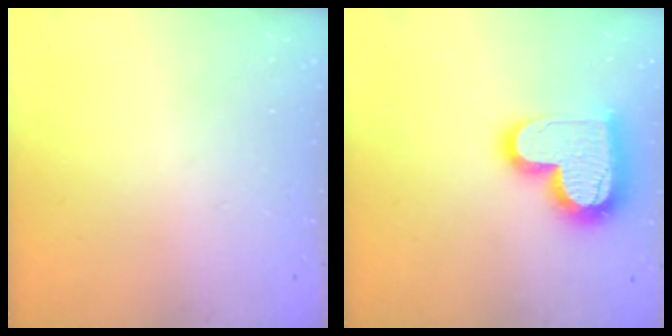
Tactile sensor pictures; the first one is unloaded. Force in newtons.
{"total": 19.4, "press": 19.3, "slide": 1.5}